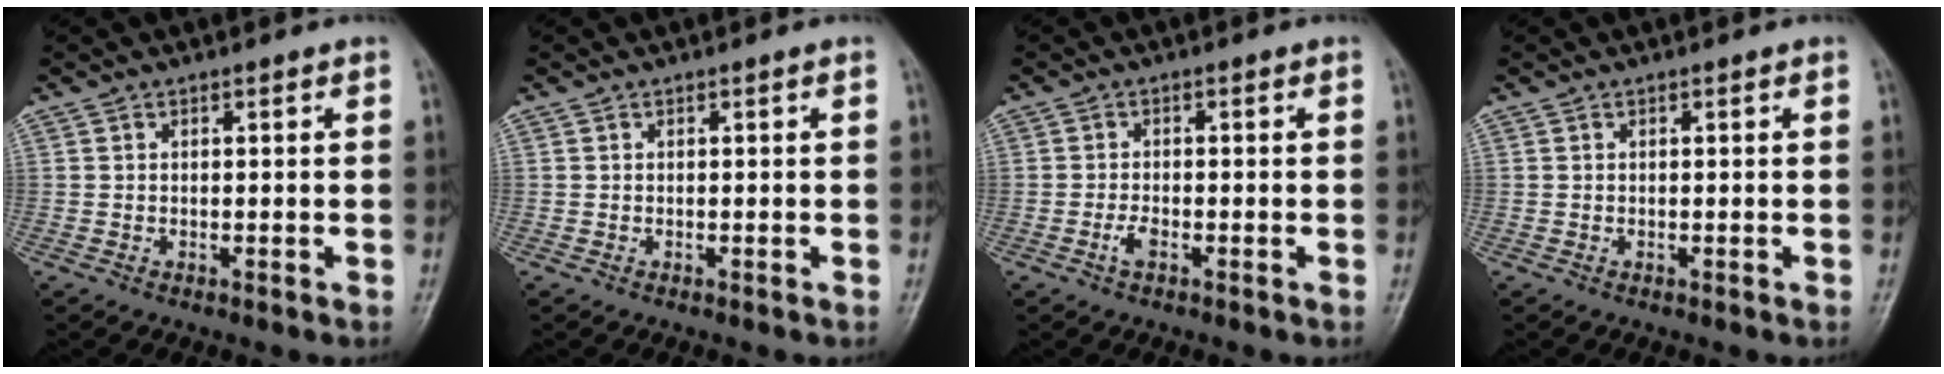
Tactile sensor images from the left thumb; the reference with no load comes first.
{"total": 0.0}
{"total": 2.0, "force": [-1.0, 0.9, 1.5], "torque": [-0.033, 0.004, -0.022]}
{"total": 0.0}